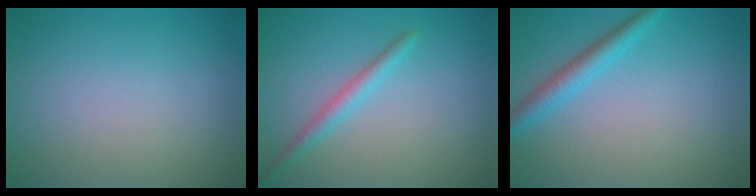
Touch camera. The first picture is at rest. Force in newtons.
{"total": 1.9, "press": 1.9, "slide": 0.1}
{"total": 2.6, "press": 2.5, "slide": 0.1}